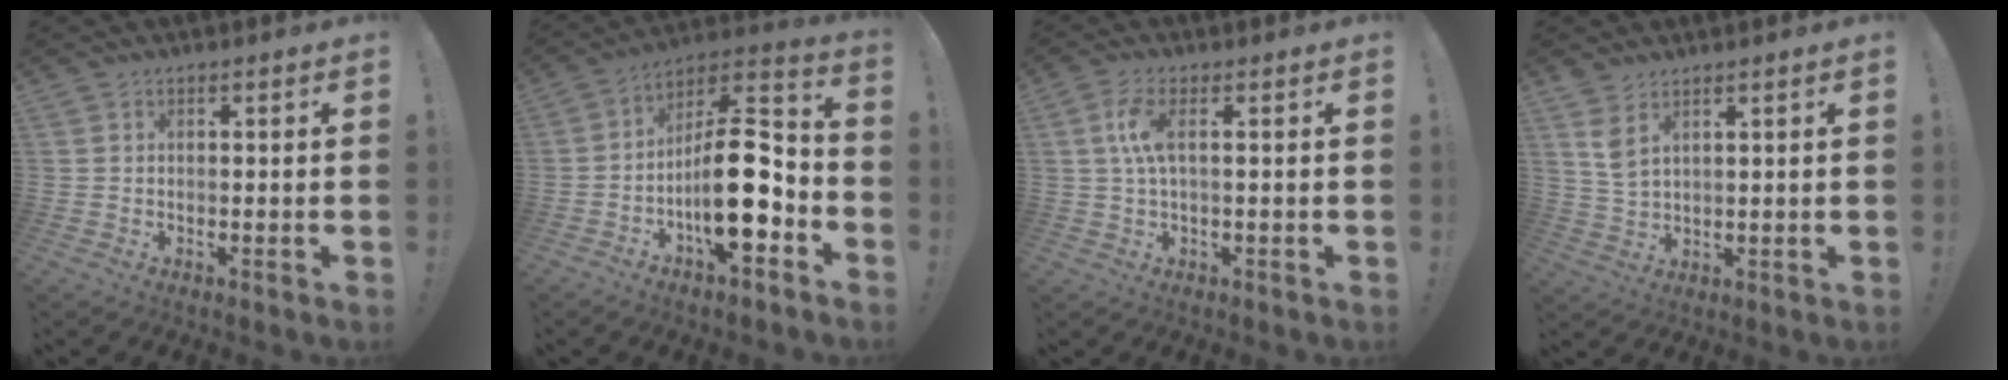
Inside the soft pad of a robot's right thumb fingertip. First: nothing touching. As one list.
[{"total": 19.4, "force": [-5.3, 7.1, 17.3], "torque": [-0.291, 0.028, -0.081]}, {"total": 6.5, "force": [1.0, 2.0, 6.1], "torque": [-0.117, -0.003, 0.017]}, {"total": 5.2, "force": [3.4, 1.8, 3.5], "torque": [-0.063, -0.019, 0.062]}]